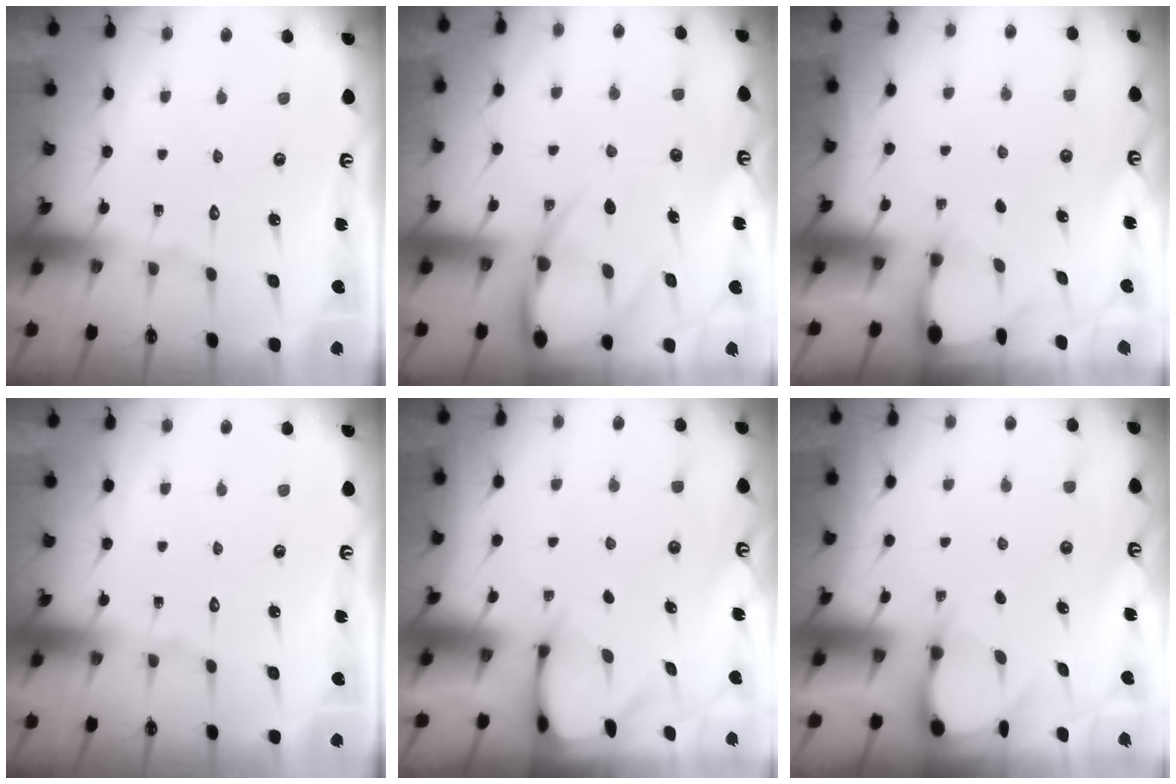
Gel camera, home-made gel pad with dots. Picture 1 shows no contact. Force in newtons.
{"total": 12.3, "press": 12.3, "slide": 1.2}
{"total": 3.1, "press": 3.1, "slide": 0.2}
{"total": 0.0}
{"total": 2.6, "press": 2.6, "slide": 0.3}
{"total": 3.3, "press": 3.3, "slide": 0.4}